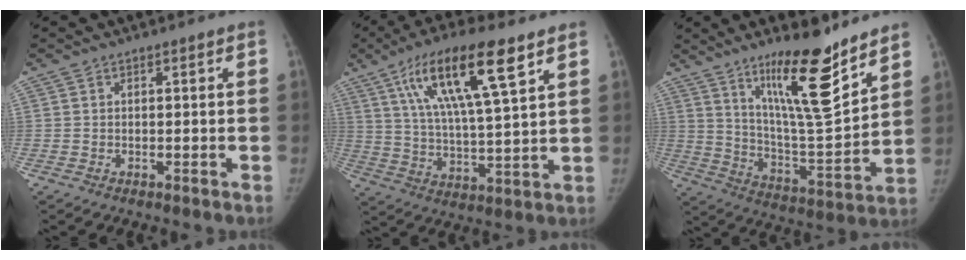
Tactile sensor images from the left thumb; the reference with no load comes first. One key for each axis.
{"total": 17.8, "fx": 8.9, "fy": 3.8, "fz": 14.9, "tx": -0.265, "ty": -0.024, "tz": 0.158}
{"total": 18.3, "fx": 12.1, "fy": 3.4, "fz": 13.2, "tx": -0.190, "ty": -0.090, "tz": 0.210}